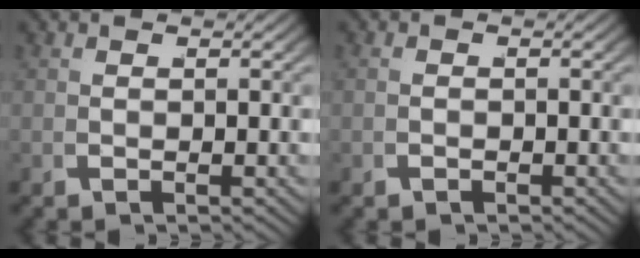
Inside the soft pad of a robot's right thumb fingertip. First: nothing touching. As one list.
[{"total": 0.6, "force": [-0.5, 0.2, -0.1], "torque": [0.004, -0.004, -0.008]}]